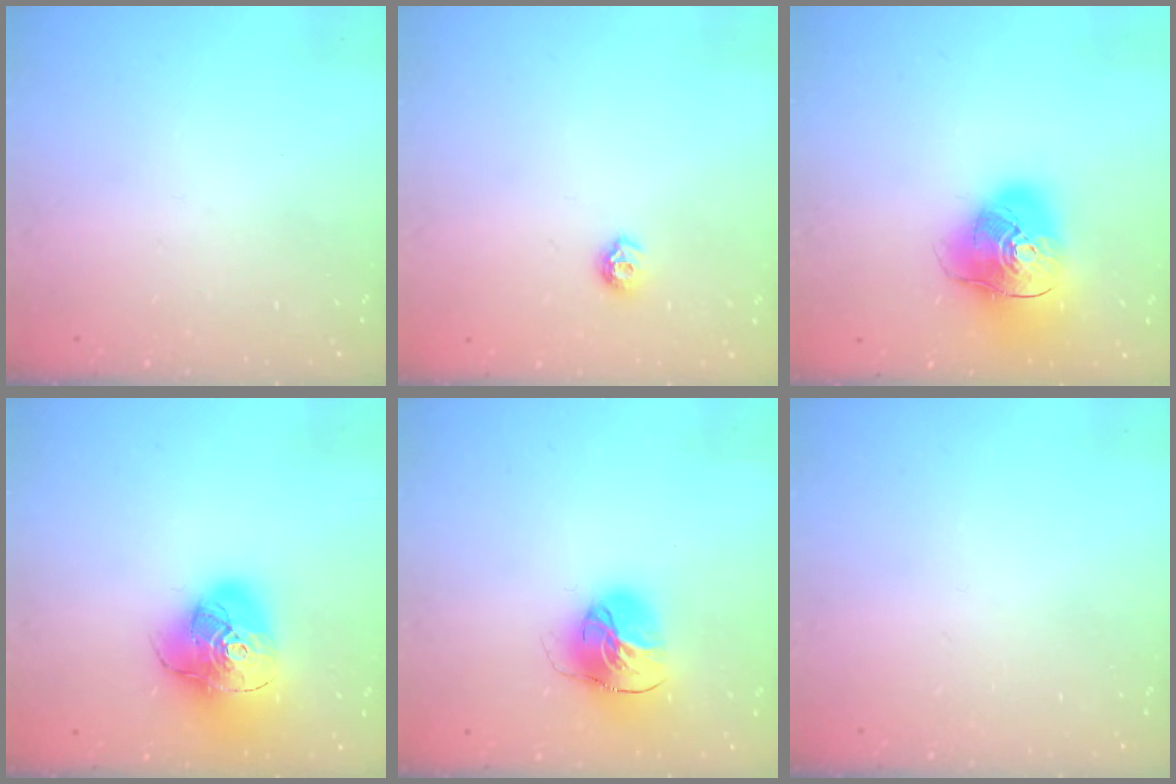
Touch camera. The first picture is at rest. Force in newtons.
{"total": 6.0, "press": 5.9, "slide": 0.8}
{"total": 14.8, "press": 14.6, "slide": 2.1}
{"total": 18.8, "press": 18.6, "slide": 2.5}
{"total": 15.0, "press": 14.9, "slide": 1.8}
{"total": 0.0}